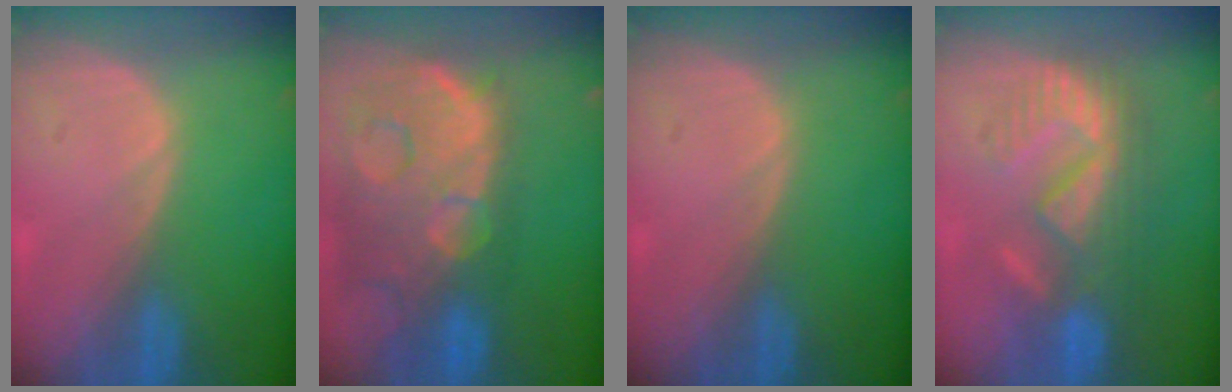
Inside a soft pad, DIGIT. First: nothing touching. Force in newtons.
{"total": 14.6, "press": 11.8, "slide": 8.5}
{"total": 0.0}
{"total": 8.7, "press": 8.5, "slide": 1.6}